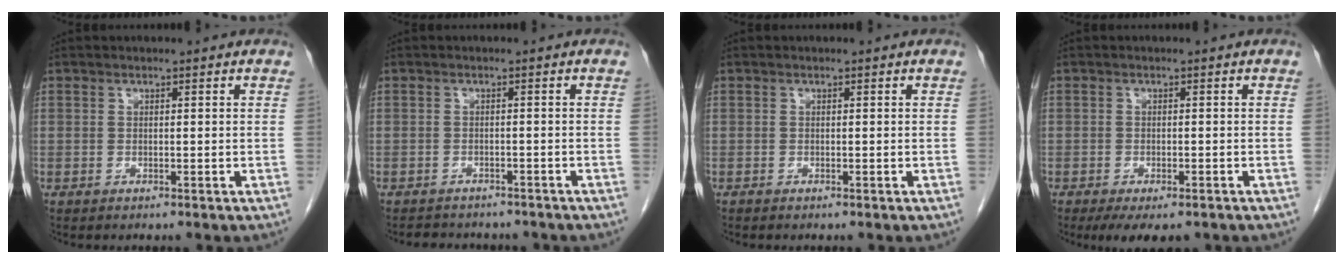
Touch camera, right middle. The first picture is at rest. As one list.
[{"total": 7.0, "force": [-6.2, 2.6, 2.0], "torque": [-0.029, 0.004, -0.074]}, {"total": 0.0}, {"total": 5.8, "force": [-4.2, 2.4, 3.3], "torque": [-0.046, -0.009, -0.060]}]